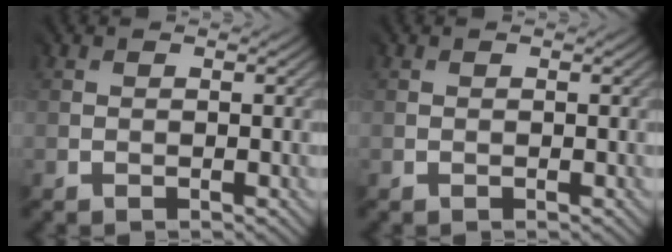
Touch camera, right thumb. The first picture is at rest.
{"total": 0.0}